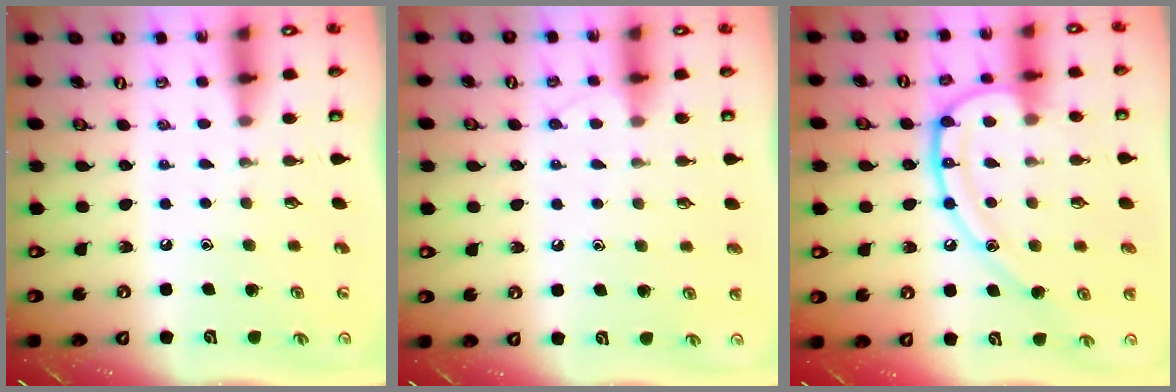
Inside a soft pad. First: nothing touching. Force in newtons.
{"total": 5.5, "press": 5.5, "slide": 0.6}
{"total": 18.1, "press": 18.0, "slide": 1.7}